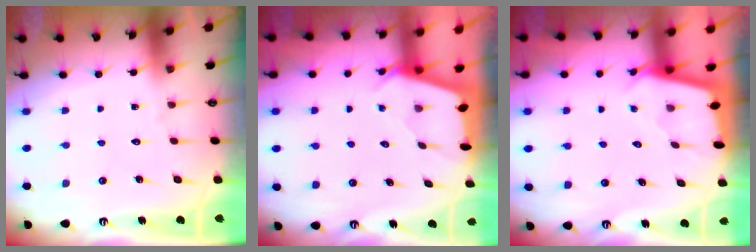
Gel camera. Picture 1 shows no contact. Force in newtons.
{"total": 2.5, "press": 2.5, "slide": 0.2}
{"total": 2.0, "press": 2.0, "slide": 0.2}